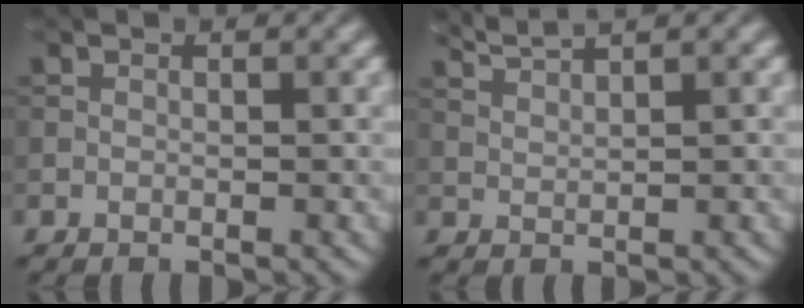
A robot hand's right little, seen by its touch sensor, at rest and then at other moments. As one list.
[{"total": 2.4, "force": [2.0, 0.3, 1.3], "torque": [-0.022, 0.008, 0.044]}]